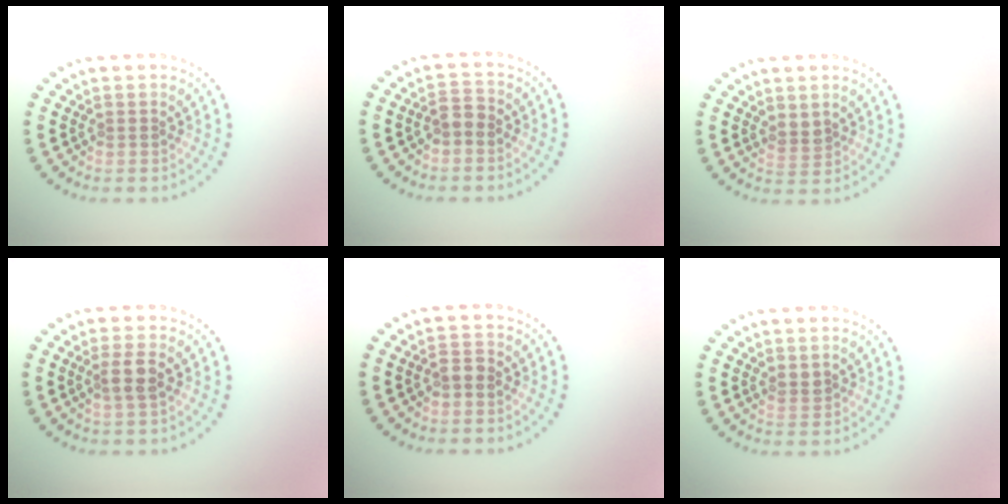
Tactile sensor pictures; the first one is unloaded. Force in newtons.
{"total": 1.7, "press": 1.7, "slide": 0.4}
{"total": 1.5, "press": 1.2, "slide": 0.9}
{"total": 2.1, "press": 1.8, "slide": 1.0}
{"total": 1.4, "press": 1.4, "slide": 0.4}
{"total": 1.2, "press": 1.1, "slide": 0.5}